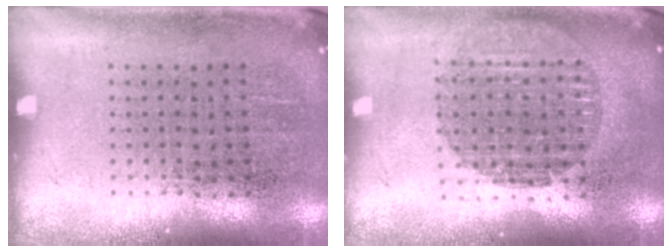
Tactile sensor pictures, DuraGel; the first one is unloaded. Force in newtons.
{"total": 1.6, "press": 1.4, "slide": 0.8}